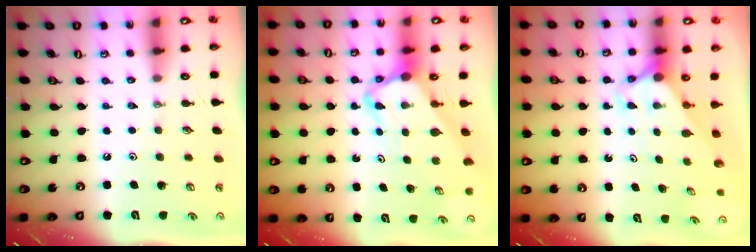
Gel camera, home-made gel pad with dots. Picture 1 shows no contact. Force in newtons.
{"total": 5.5, "press": 5.5, "slide": 0.5}
{"total": 2.6, "press": 2.6, "slide": 0.1}